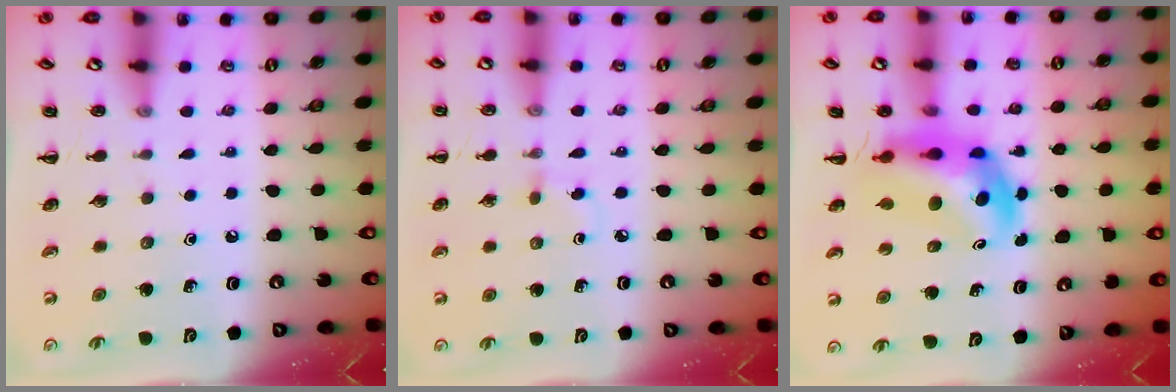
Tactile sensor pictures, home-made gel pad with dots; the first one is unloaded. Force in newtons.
{"total": 2.6, "press": 2.4, "slide": 1.2}
{"total": 9.4, "press": 8.9, "slide": 3.1}